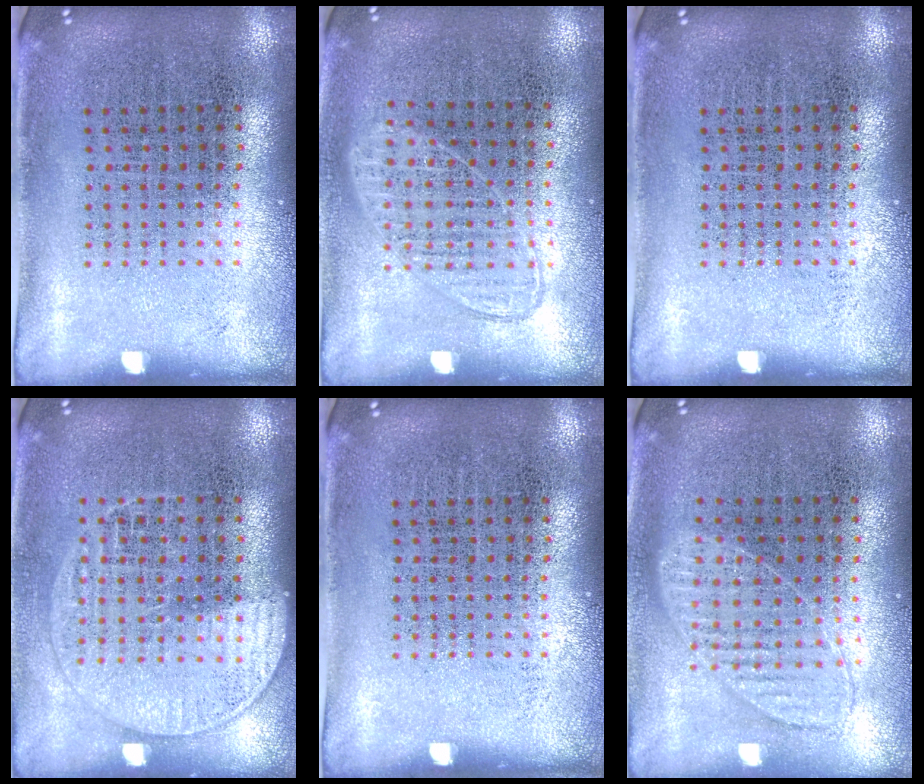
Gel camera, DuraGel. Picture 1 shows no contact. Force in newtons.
{"total": 0.9, "press": 0.8, "slide": 0.3}
{"total": 0.0}
{"total": 1.3, "press": 1.2, "slide": 0.5}
{"total": 0.0}
{"total": 0.9, "press": 0.9, "slide": 0.2}